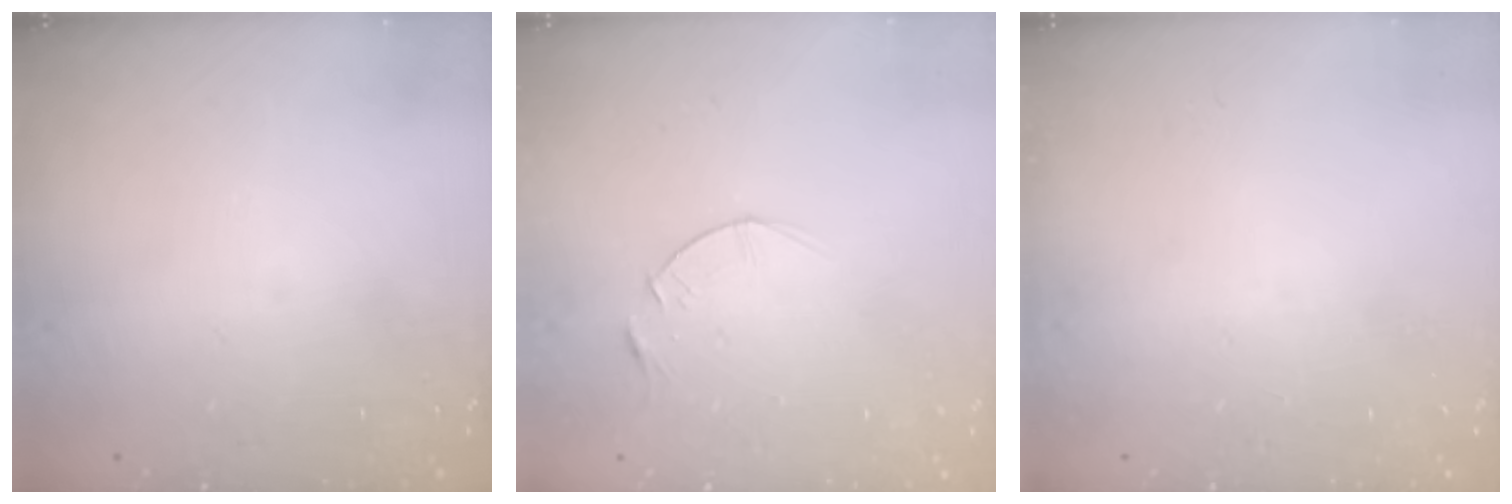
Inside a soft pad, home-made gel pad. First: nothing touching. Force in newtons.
{"total": 3.1, "press": 3.1, "slide": 0.4}
{"total": 0.0}